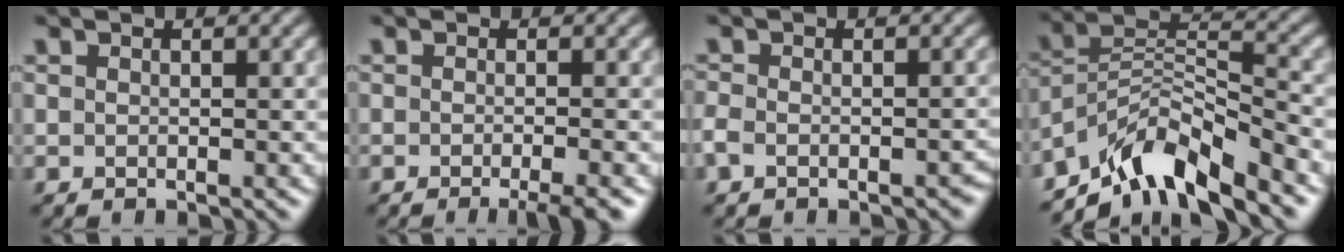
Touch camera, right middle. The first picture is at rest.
{"total": 3.0, "force": [-1.8, 0.4, 2.3], "torque": [-0.021, 0.001, -0.029]}
{"total": 2.8, "force": [-2.1, 1.3, 1.3], "torque": [-0.020, 0.003, -0.034]}
{"total": 8.0, "force": [-6.4, 2.2, 4.2], "torque": [-0.063, 0.005, -0.123]}